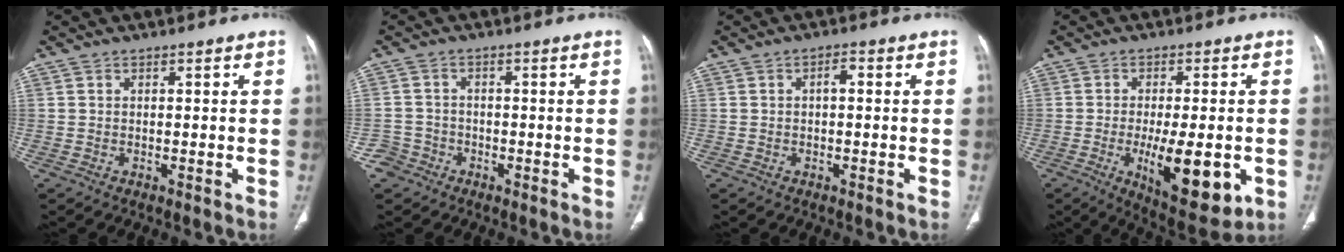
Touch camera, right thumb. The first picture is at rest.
{"total": 3.4, "force": [-2.1, 2.7, -0.3], "torque": [0.019, 0.019, -0.042]}
{"total": 1.9, "force": [0.1, 0.9, 1.7], "torque": [-0.025, 0.006, -0.002]}
{"total": 15.0, "force": [-4.0, 5.6, 13.3], "torque": [-0.187, -0.018, -0.046]}